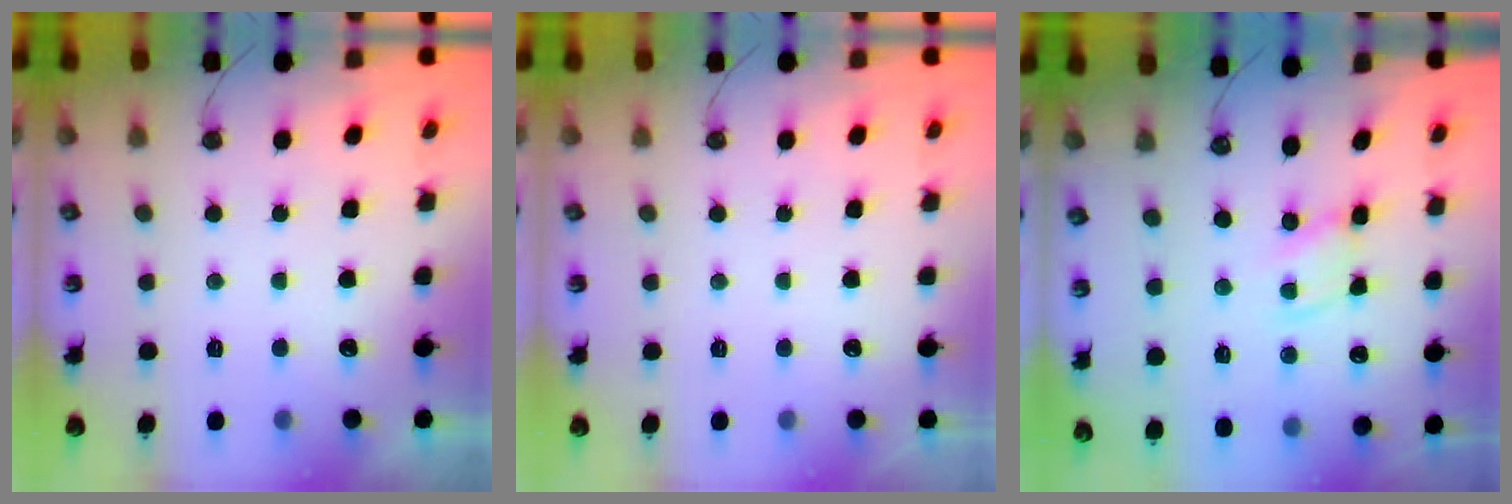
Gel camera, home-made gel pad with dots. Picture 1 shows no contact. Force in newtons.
{"total": 0.0}
{"total": 1.4, "press": 1.4, "slide": 0.2}